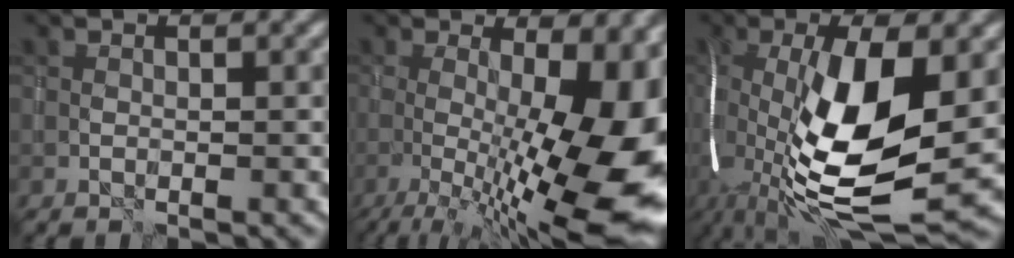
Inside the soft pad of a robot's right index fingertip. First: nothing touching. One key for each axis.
{"total": 18.1, "fx": -1.9, "fy": 6.4, "fz": 16.8, "tx": -0.198, "ty": -0.014, "tz": -0.011}
{"total": 14.0, "fx": -1.9, "fy": 5.0, "fz": 12.9, "tx": -0.258, "ty": -0.018, "tz": -0.037}